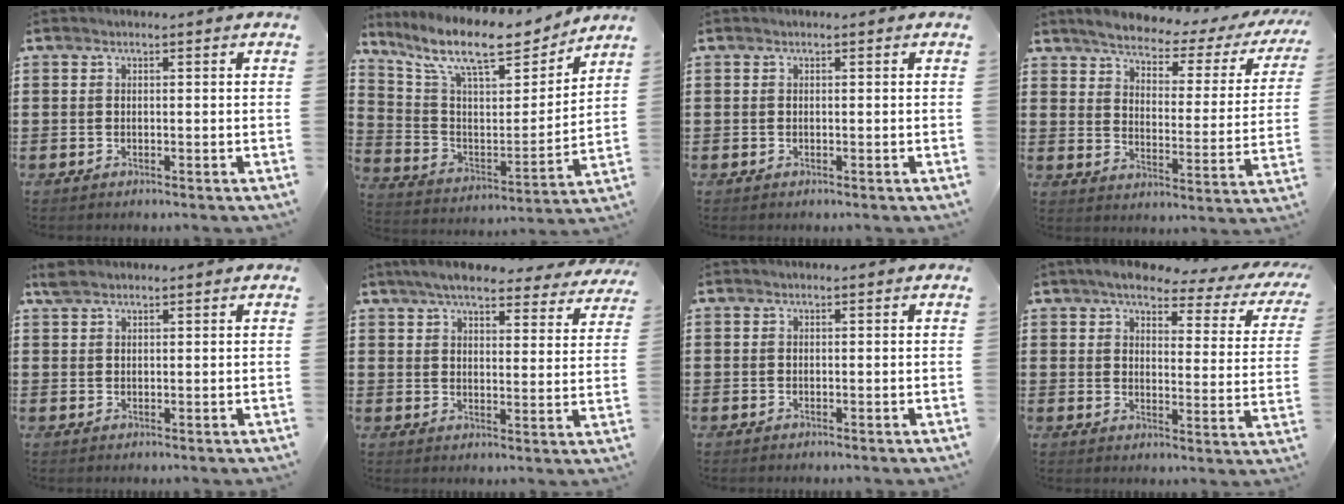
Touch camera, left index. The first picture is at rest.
{"total": 12.3, "force": [9.7, 2.9, 7.0], "torque": [-0.166, -0.053, 0.165]}
{"total": 0.0}
{"total": 3.9, "force": [3.5, 0.8, 1.6], "torque": [-0.053, -0.025, 0.052]}
{"total": 2.1, "force": [1.7, 0.7, 1.0], "torque": [-0.024, 0.003, 0.032]}
{"total": 6.5, "force": [5.8, 0.8, 2.7], "torque": [-0.066, -0.022, 0.101]}
{"total": 0.0}
{"total": 5.6, "force": [4.4, 1.3, 3.2], "torque": [-0.066, -0.023, 0.068]}